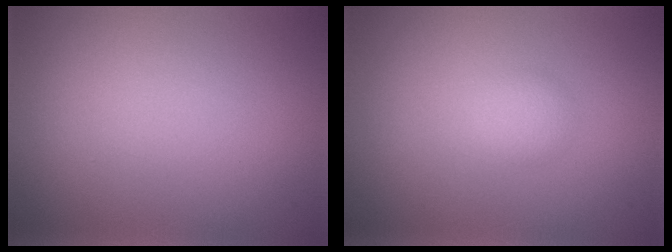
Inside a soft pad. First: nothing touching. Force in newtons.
{"total": 1.4, "press": 1.4, "slide": 0.1}